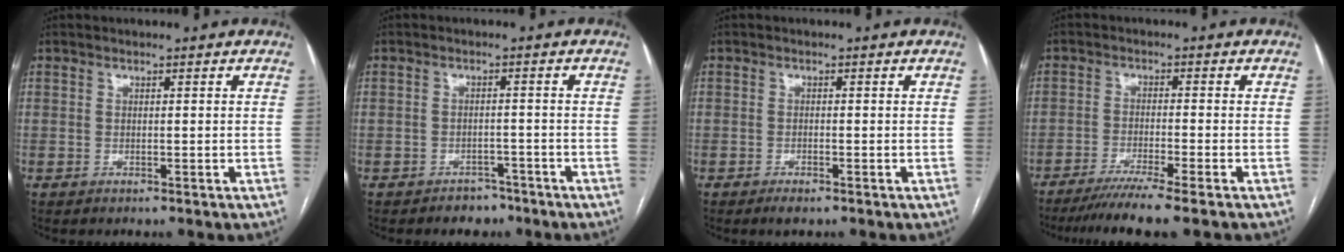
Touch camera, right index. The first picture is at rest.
{"total": 3.1, "force": [-2.3, 2.1, 0.3], "torque": [-0.006, 0.010, -0.029]}
{"total": 1.8, "force": [-1.2, 0.4, 1.2], "torque": [-0.019, -0.001, -0.018]}
{"total": 7.8, "force": [-6.1, -1.2, 4.6], "torque": [-0.064, -0.023, -0.100]}